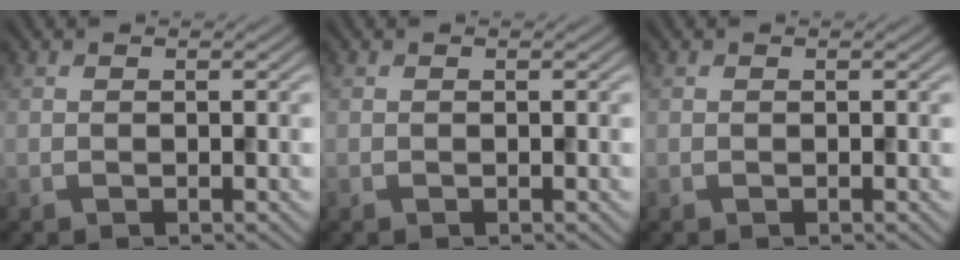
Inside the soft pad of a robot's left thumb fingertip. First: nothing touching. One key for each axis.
{"total": 0.0}
{"total": 0.0}